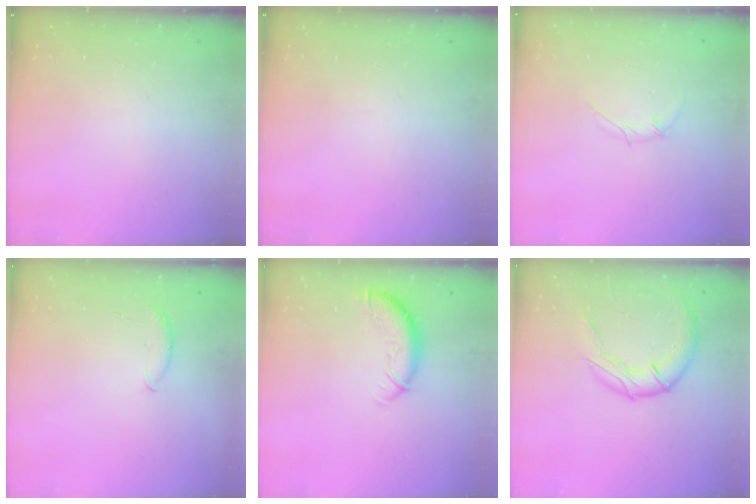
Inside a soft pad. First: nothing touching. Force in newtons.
{"total": 0.0}
{"total": 2.7, "press": 2.6, "slide": 0.6}
{"total": 6.6, "press": 6.5, "slide": 1.1}
{"total": 10.0, "press": 9.9, "slide": 0.8}
{"total": 13.4, "press": 13.4, "slide": 1.3}